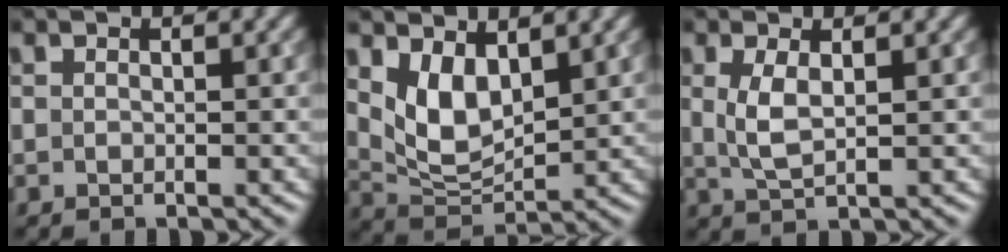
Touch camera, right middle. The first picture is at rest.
{"total": 4.9, "force": [2.1, 2.7, 3.6], "torque": [-0.076, -0.012, 0.045]}
{"total": 2.5, "force": [0.6, 0.8, 2.3], "torque": [-0.057, -0.001, 0.014]}